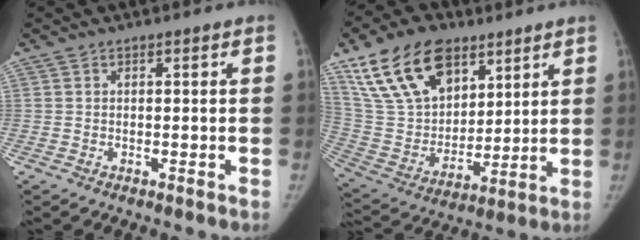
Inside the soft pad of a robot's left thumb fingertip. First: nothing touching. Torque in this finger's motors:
{"motor_torque": [1.63, 1.70, 1.53, -1.24, 0.13]}